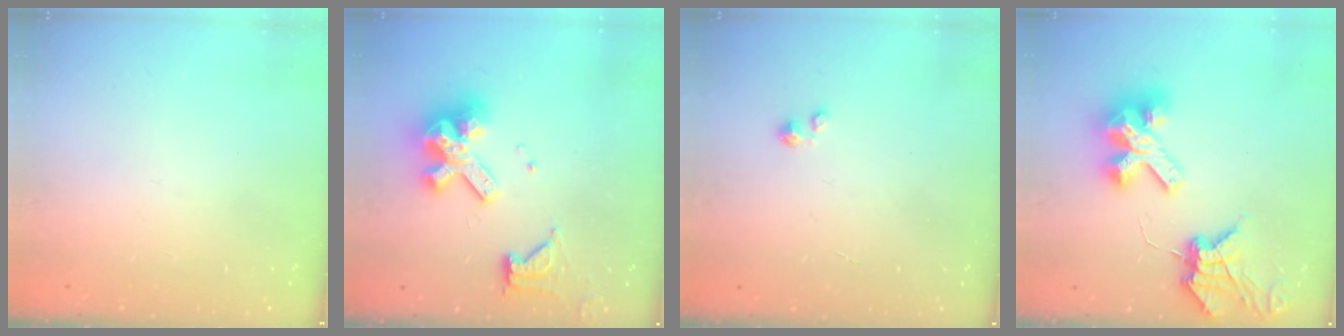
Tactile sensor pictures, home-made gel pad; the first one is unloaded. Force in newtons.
{"total": 12.2, "press": 12.1, "slide": 1.3}
{"total": 0.0}
{"total": 11.8, "press": 11.7, "slide": 1.3}